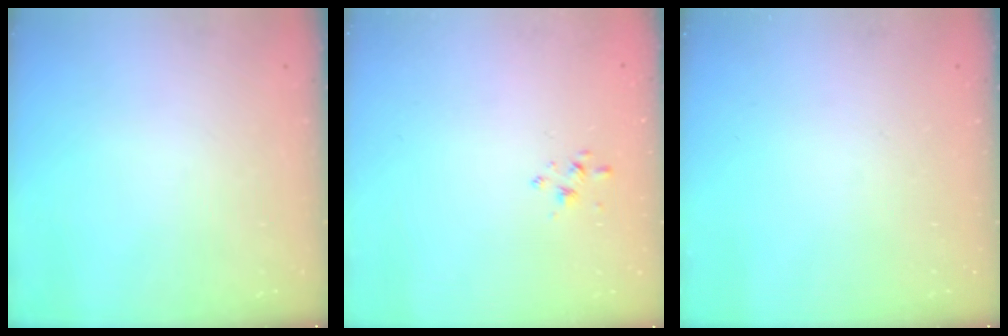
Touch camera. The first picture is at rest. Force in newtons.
{"total": 2.0, "press": 1.9, "slide": 0.7}
{"total": 0.0}